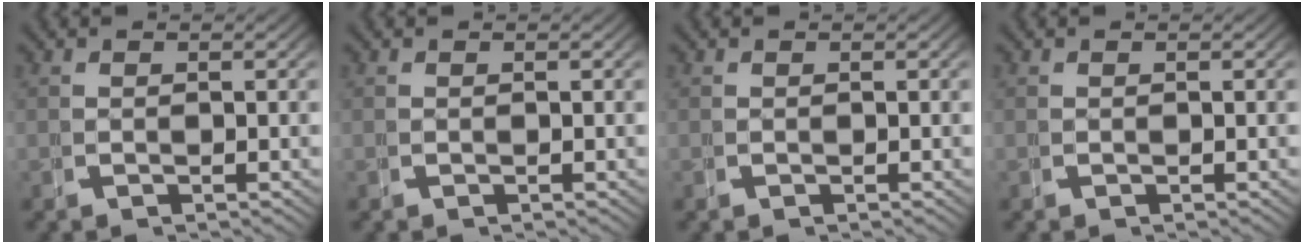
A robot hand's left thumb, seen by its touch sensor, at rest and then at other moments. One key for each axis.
{"total": 0.0}
{"total": 0.0}
{"total": 0.0}